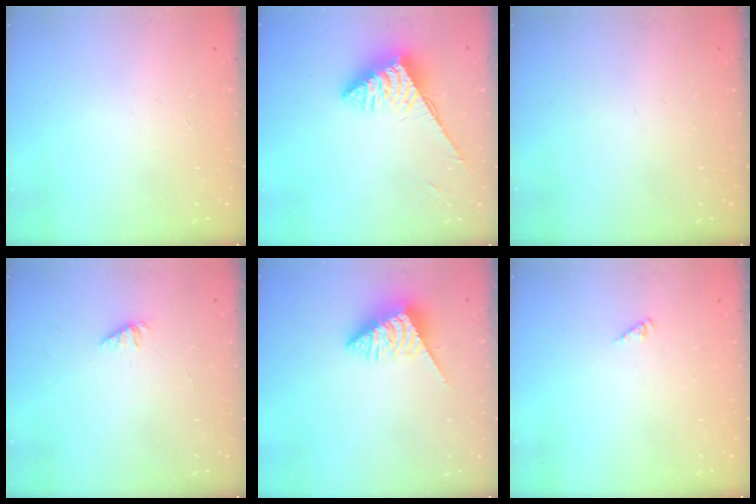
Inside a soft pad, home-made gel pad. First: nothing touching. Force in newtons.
{"total": 5.5, "press": 5.5, "slide": 0.3}
{"total": 0.0}
{"total": 1.8, "press": 1.7, "slide": 0.4}
{"total": 4.3, "press": 4.3, "slide": 0.4}
{"total": 0.0}